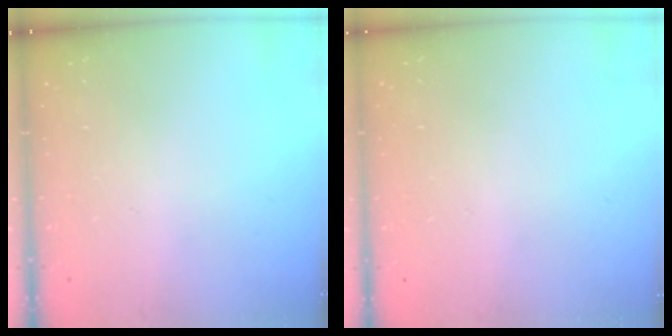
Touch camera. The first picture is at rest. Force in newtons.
{"total": 0.0}